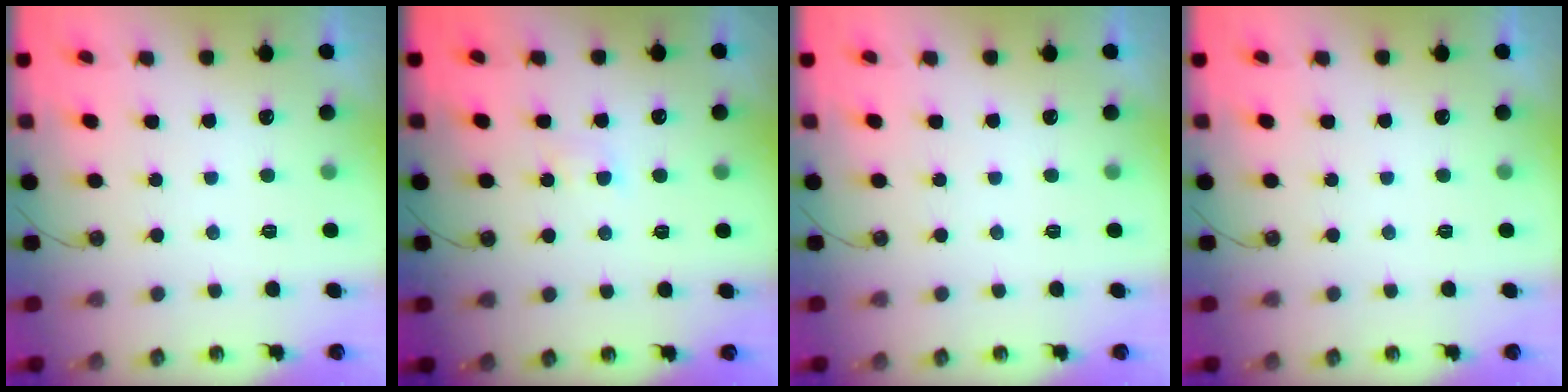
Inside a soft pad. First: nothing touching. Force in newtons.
{"total": 2.8, "press": 2.7, "slide": 0.5}
{"total": 0.0}
{"total": 0.0}